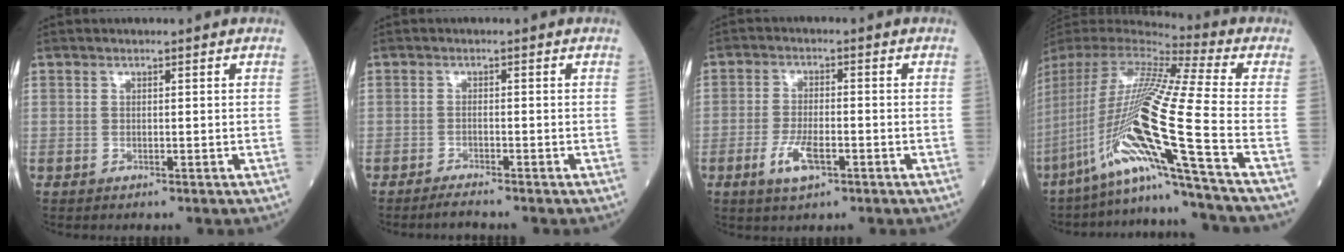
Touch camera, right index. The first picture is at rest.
{"total": 2.1, "force": [-2.0, -0.2, 0.7], "torque": [-0.016, -0.006, -0.036]}
{"total": 5.6, "force": [-2.5, 1.8, 4.7], "torque": [-0.095, -0.004, -0.043]}
{"total": 24.3, "force": [-10.5, -2.6, 21.8], "torque": [-0.430, -0.032, -0.196]}